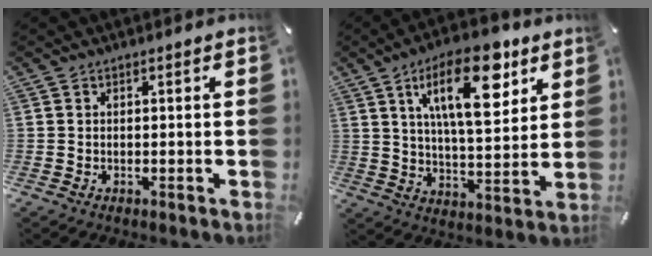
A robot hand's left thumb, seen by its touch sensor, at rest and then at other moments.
{"total": 18.5, "force": [9.1, 7.8, 14.0], "torque": [-0.222, -0.021, 0.145]}